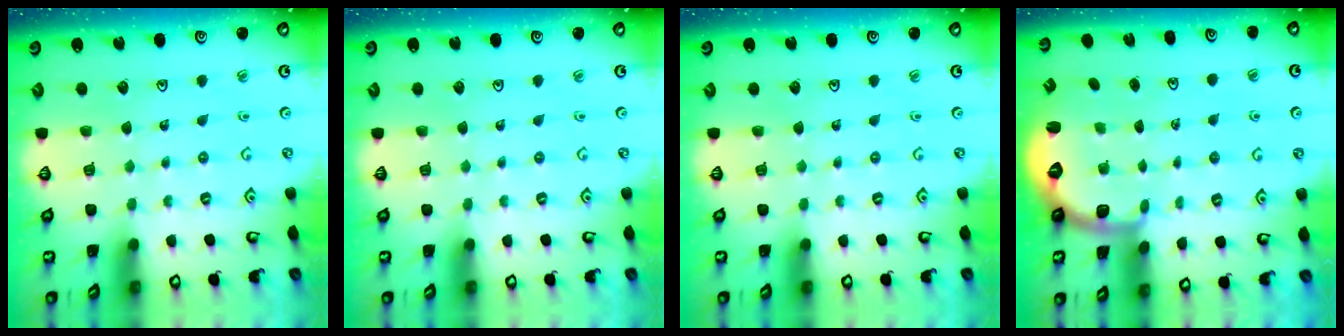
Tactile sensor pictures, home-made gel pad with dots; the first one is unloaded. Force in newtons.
{"total": 0.0}
{"total": 0.0}
{"total": 2.6, "press": 1.6, "slide": 2.1}